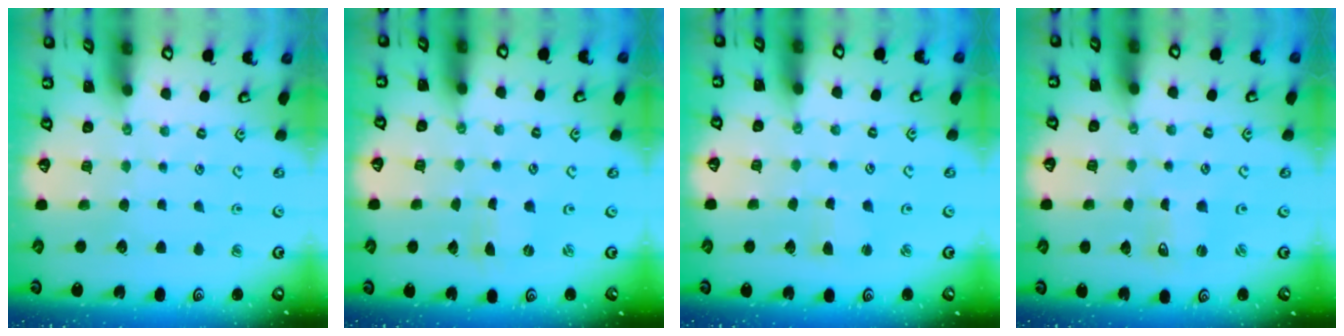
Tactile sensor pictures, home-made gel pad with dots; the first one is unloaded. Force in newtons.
{"total": 0.0}
{"total": 3.7, "press": 3.7, "slide": 0.3}
{"total": 0.0}